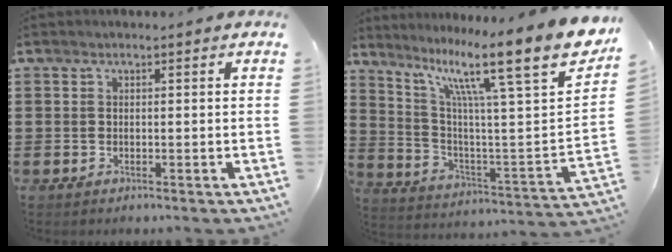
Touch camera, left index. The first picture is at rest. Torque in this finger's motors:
{"motor_torque": [1.08, -1.06, 1.05, 0.21]}